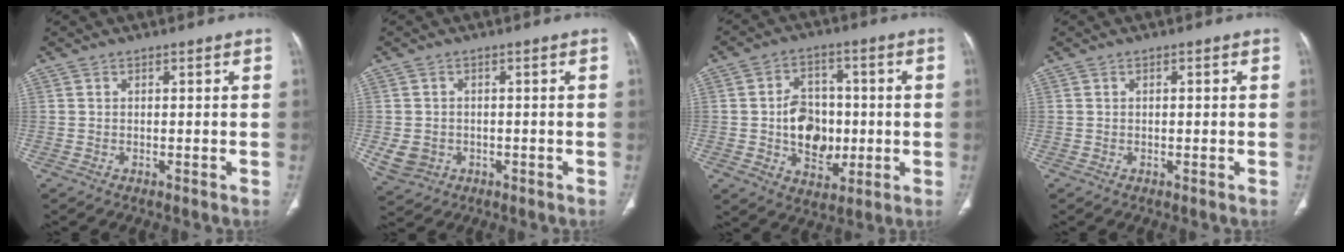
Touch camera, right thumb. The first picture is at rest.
{"total": 4.9, "force": [-1.0, 4.3, 2.1], "torque": [-0.038, 0.004, -0.005]}
{"total": 11.8, "force": [-0.8, 8.8, 7.9], "torque": [-0.084, 0.010, -0.006]}
{"total": 0.9, "force": [0.1, 0.3, 0.8], "torque": [-0.013, 0.003, 0.002]}